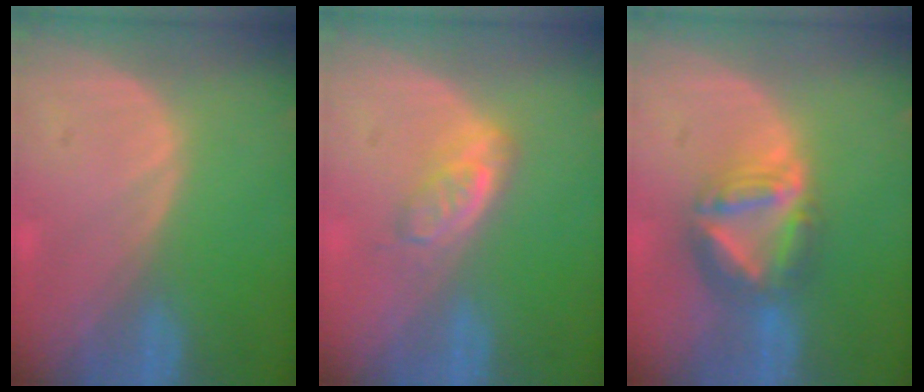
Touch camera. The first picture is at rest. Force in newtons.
{"total": 3.8, "press": 3.8, "slide": 0.6}
{"total": 7.9, "press": 6.8, "slide": 4.0}